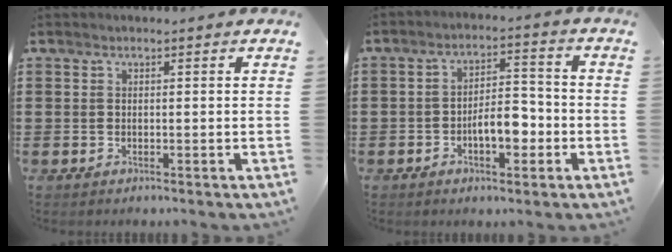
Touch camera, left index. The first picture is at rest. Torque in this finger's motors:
{"motor_torque": [0.92, 0.33, 0.40, 0.10]}